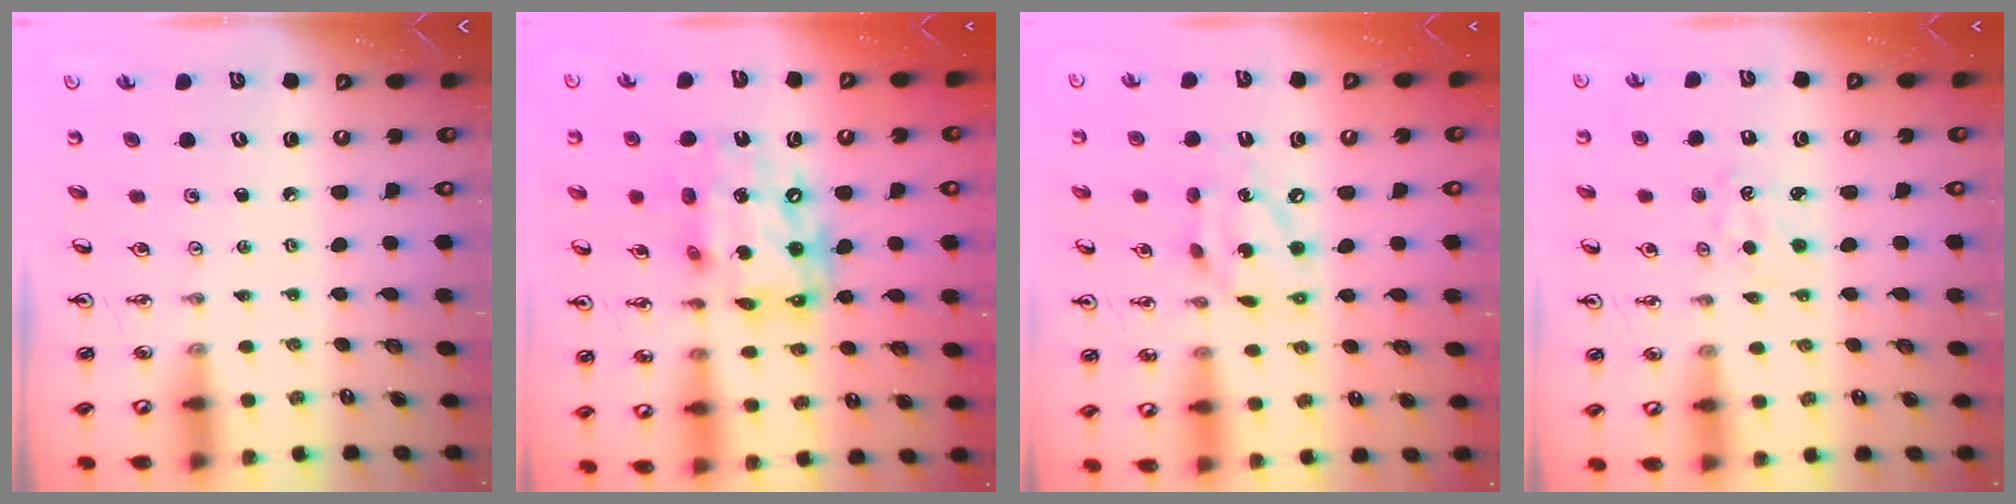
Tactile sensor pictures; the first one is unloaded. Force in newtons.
{"total": 16.2, "press": 16.1, "slide": 1.4}
{"total": 11.8, "press": 11.8, "slide": 0.9}
{"total": 2.5, "press": 2.5, "slide": 0.4}